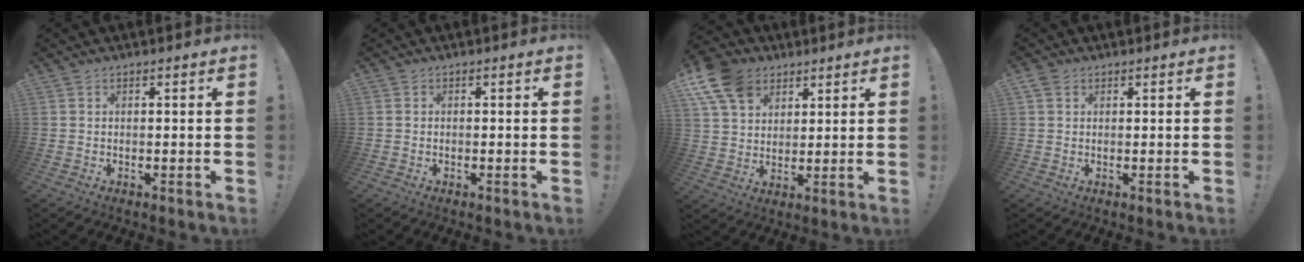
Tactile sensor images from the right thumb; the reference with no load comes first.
{"total": 0.7, "force": [-0.7, 0.1, 0.1], "torque": [-0.008, 0.003, -0.012]}
{"total": 13.1, "force": [6.9, 9.4, 6.0], "torque": [-0.102, -0.030, 0.139]}
{"total": 1.9, "force": [0.9, 1.3, 1.0], "torque": [-0.017, 0.001, 0.018]}